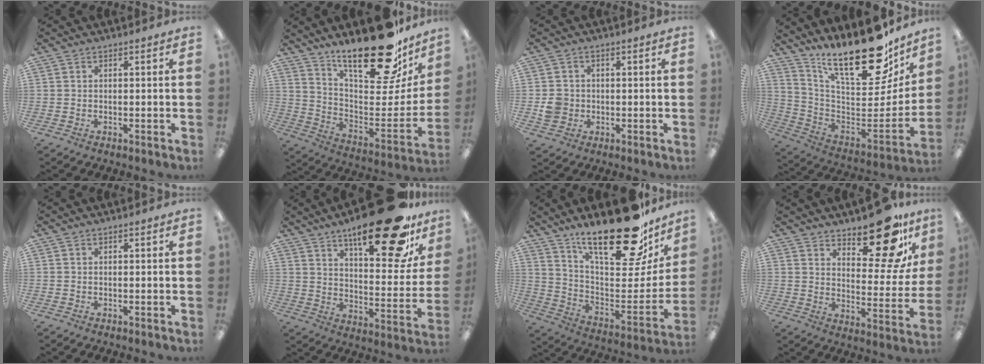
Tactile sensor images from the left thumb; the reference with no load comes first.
{"total": 26.3, "force": [20.5, 8.1, 14.5], "torque": [-0.193, -0.150, 0.340]}
{"total": 4.2, "force": [-0.4, 4.0, 1.2], "torque": [-0.016, 0.006, -0.007]}
{"total": 24.6, "force": [17.6, 9.1, 14.6], "torque": [-0.195, -0.137, 0.298]}
{"total": 0.0}
{"total": 25.8, "force": [17.2, 8.2, 17.5], "torque": [-0.244, -0.106, 0.272]}
{"total": 27.4, "force": [20.5, 8.9, 15.8], "torque": [-0.224, -0.142, 0.343]}
{"total": 18.0, "force": [13.5, 6.6, 10.0], "torque": [-0.119, -0.099, 0.220]}